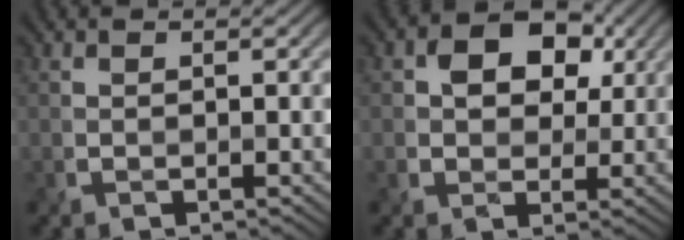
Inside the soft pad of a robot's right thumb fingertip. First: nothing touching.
{"total": 6.7, "force": [2.0, 5.0, 3.9], "torque": [-0.070, 0.005, 0.017]}